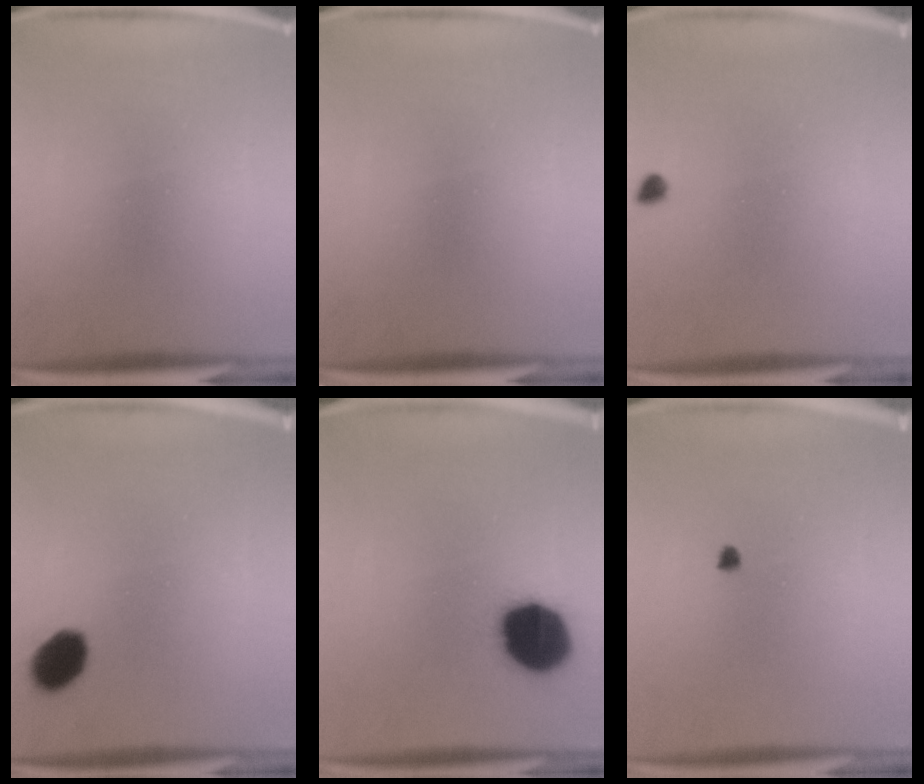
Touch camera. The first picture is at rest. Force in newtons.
{"total": 0.0}
{"total": 1.2}
{"total": 7.3}
{"total": 16.1}
{"total": 1.0}